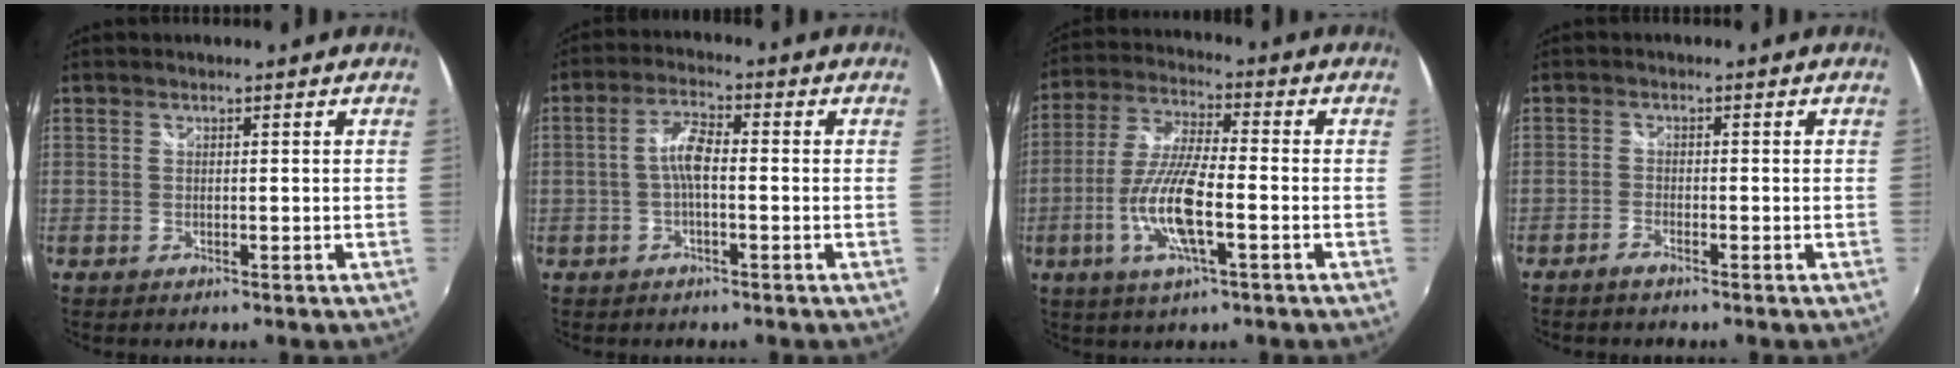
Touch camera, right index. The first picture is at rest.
{"total": 4.6, "force": [-0.8, 1.4, 4.3], "torque": [-0.089, 0.013, -0.017]}
{"total": 11.9, "force": [-3.8, 2.4, 11.0], "torque": [-0.230, -0.005, -0.075]}
{"total": 1.6, "force": [-1.5, 0.4, 0.5], "torque": [-0.022, 0.000, -0.033]}